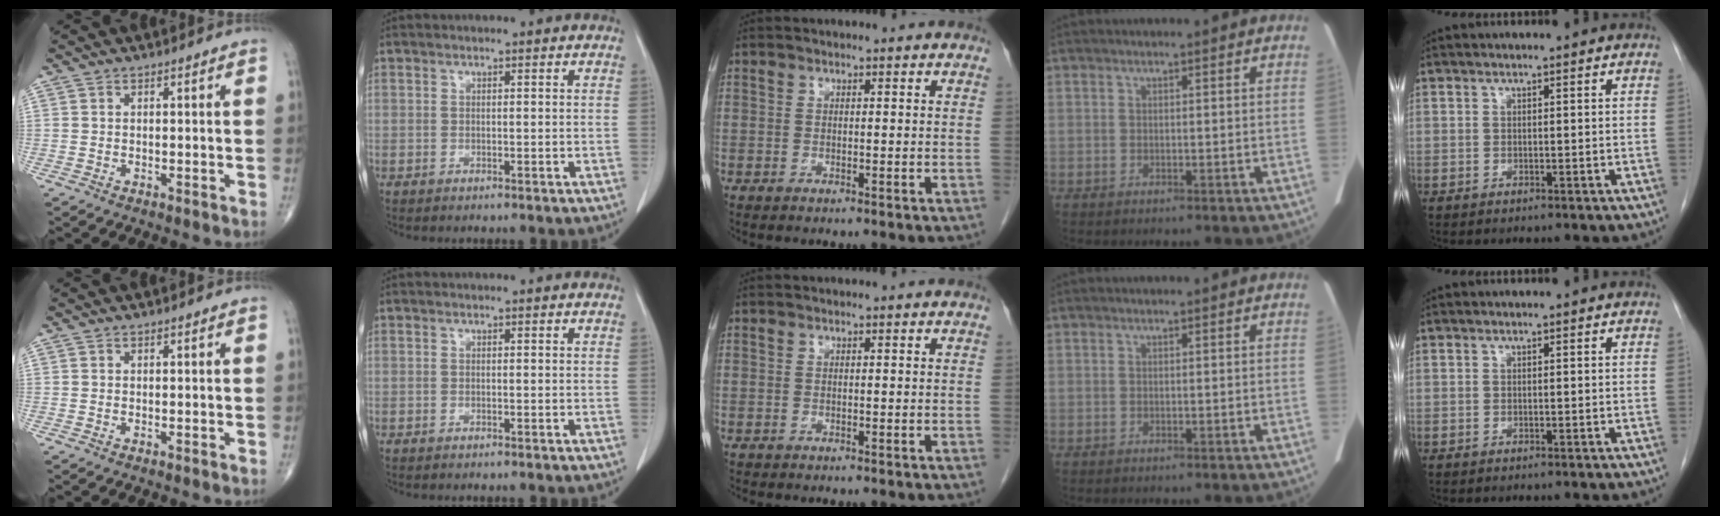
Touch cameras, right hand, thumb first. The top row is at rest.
{}